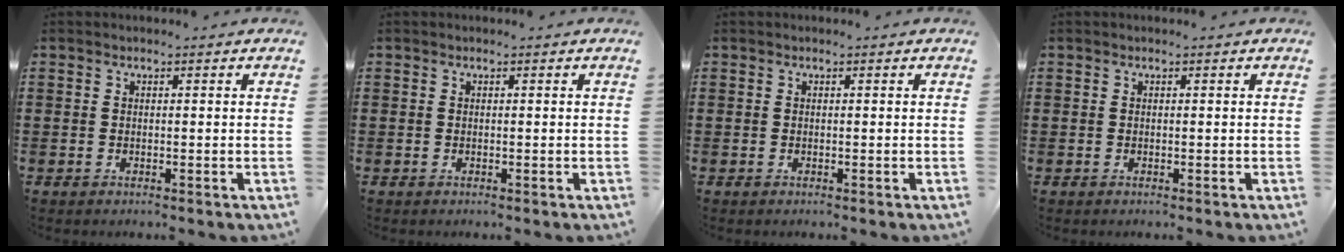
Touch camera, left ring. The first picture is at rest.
{"total": 0.0}
{"total": 0.0}
{"total": 0.0}